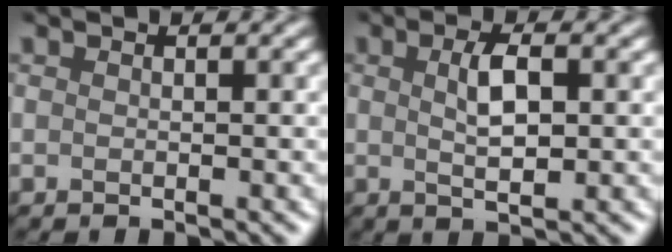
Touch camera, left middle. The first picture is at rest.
{"total": 2.0, "force": [0.3, 0.1, 2.0], "torque": [-0.048, 0.007, 0.015]}